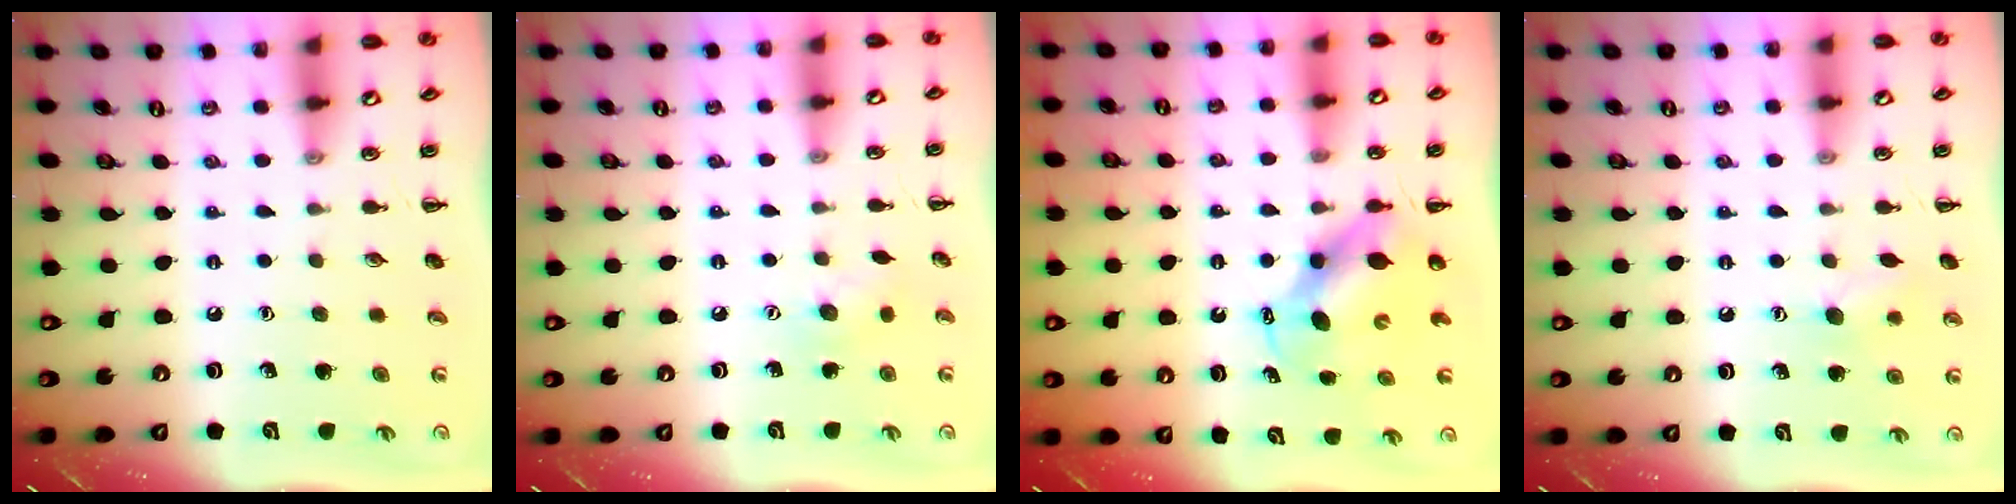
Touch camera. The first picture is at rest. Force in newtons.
{"total": 5.1, "press": 5.0, "slide": 1.1}
{"total": 6.0, "press": 5.9, "slide": 0.8}
{"total": 7.6, "press": 7.4, "slide": 1.7}